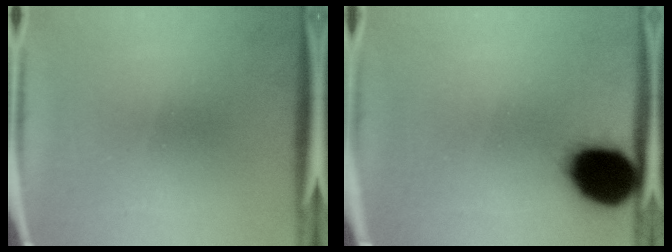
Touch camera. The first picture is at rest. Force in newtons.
{"total": 17.2}